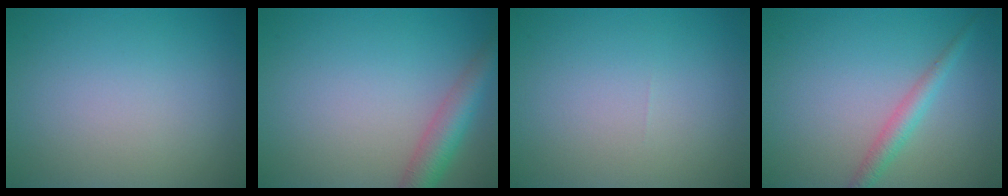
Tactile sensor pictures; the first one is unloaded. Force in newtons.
{"total": 4.1, "press": 4.1, "slide": 0.2}
{"total": 0.0}
{"total": 2.1, "press": 2.1, "slide": 0.1}